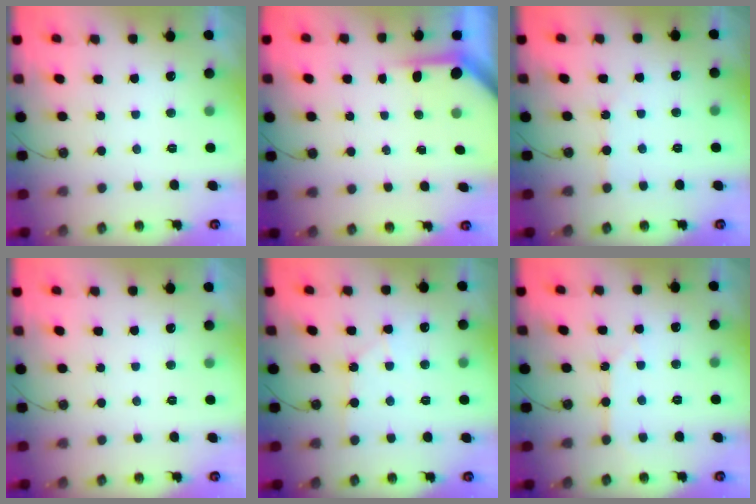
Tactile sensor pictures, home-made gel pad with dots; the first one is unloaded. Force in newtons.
{"total": 3.8, "press": 3.8, "slide": 0.3}
{"total": 2.5, "press": 2.5, "slide": 0.4}
{"total": 0.0}
{"total": 4.7, "press": 4.6, "slide": 0.7}
{"total": 2.1, "press": 2.1, "slide": 0.3}